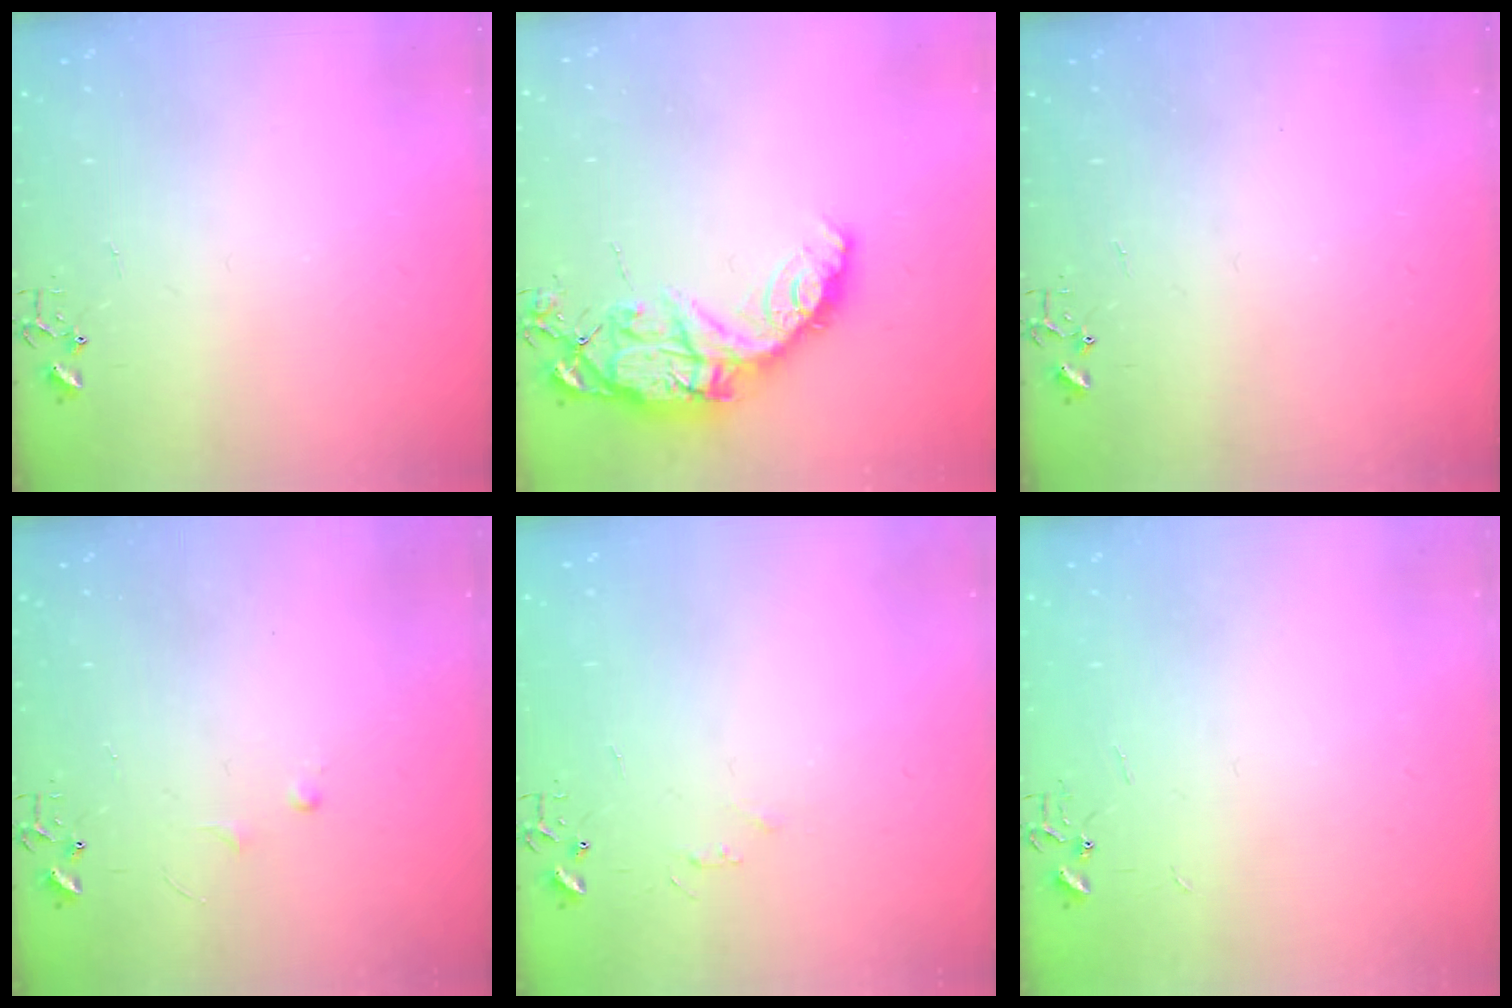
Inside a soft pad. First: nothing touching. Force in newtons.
{"total": 16.6, "press": 16.5, "slide": 1.3}
{"total": 0.0}
{"total": 3.4, "press": 3.4, "slide": 0.5}
{"total": 3.5, "press": 3.4, "slide": 0.4}
{"total": 1.8, "press": 1.8, "slide": 0.2}